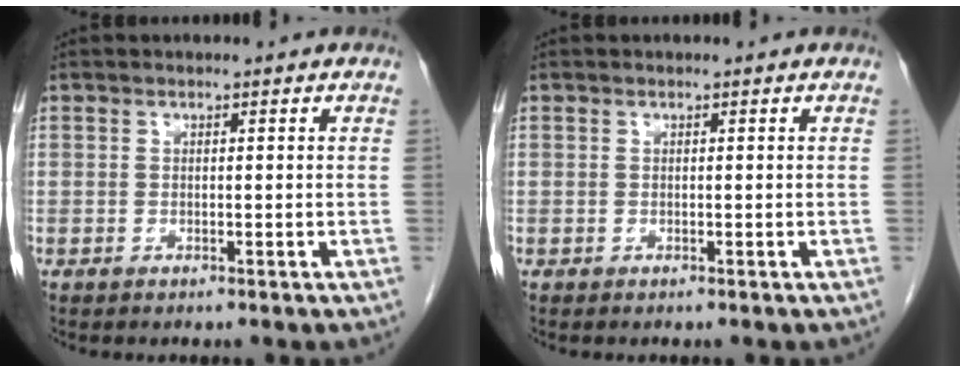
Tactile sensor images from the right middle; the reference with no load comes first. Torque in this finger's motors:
{"motor_torque": [0.30, -0.17, 0.04, 0.00]}